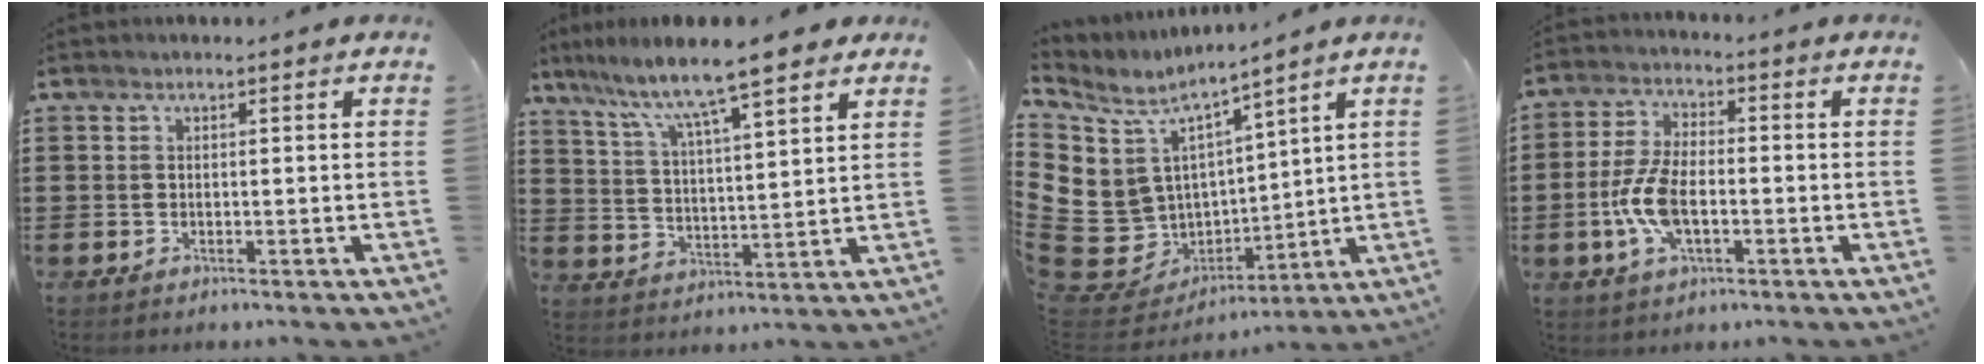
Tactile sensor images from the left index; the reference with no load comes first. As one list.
[{"total": 8.0, "force": [6.7, 0.5, 4.4], "torque": [-0.112, -0.038, 0.110]}, {"total": 9.0, "force": [2.2, 8.5, 2.3], "torque": [-0.116, -0.046, 0.049]}, {"total": 8.0, "force": [-1.8, 3.6, 6.9], "torque": [-0.166, -0.006, -0.041]}]